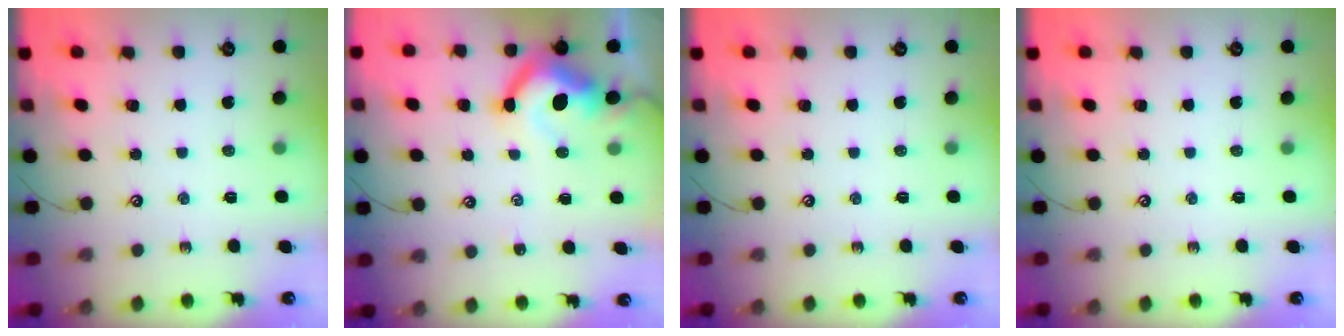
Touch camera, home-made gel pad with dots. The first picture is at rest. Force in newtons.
{"total": 10.3, "press": 10.2, "slide": 1.5}
{"total": 0.0}
{"total": 0.0}